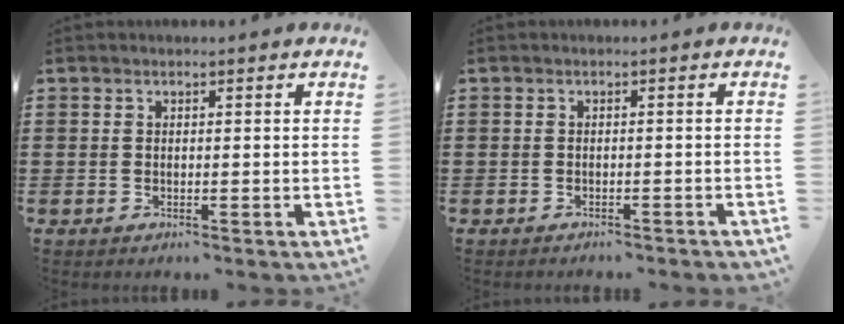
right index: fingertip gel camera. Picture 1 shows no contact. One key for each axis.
{"total": 0.8, "fx": -0.8, "fy": 0.1, "fz": 0.2, "tx": -0.006, "ty": -0.001, "tz": -0.017}